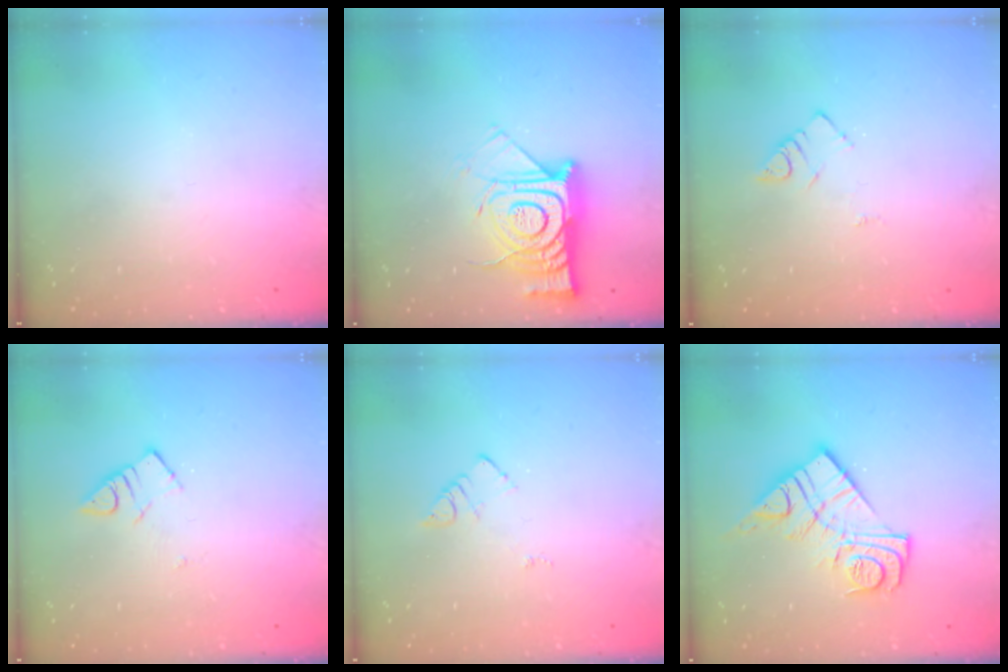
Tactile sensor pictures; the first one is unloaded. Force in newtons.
{"total": 16.7, "press": 16.6, "slide": 1.8}
{"total": 4.3, "press": 4.2, "slide": 0.7}
{"total": 3.3, "press": 3.3, "slide": 0.2}
{"total": 3.7, "press": 3.7, "slide": 0.3}
{"total": 16.3, "press": 16.2, "slide": 1.4}